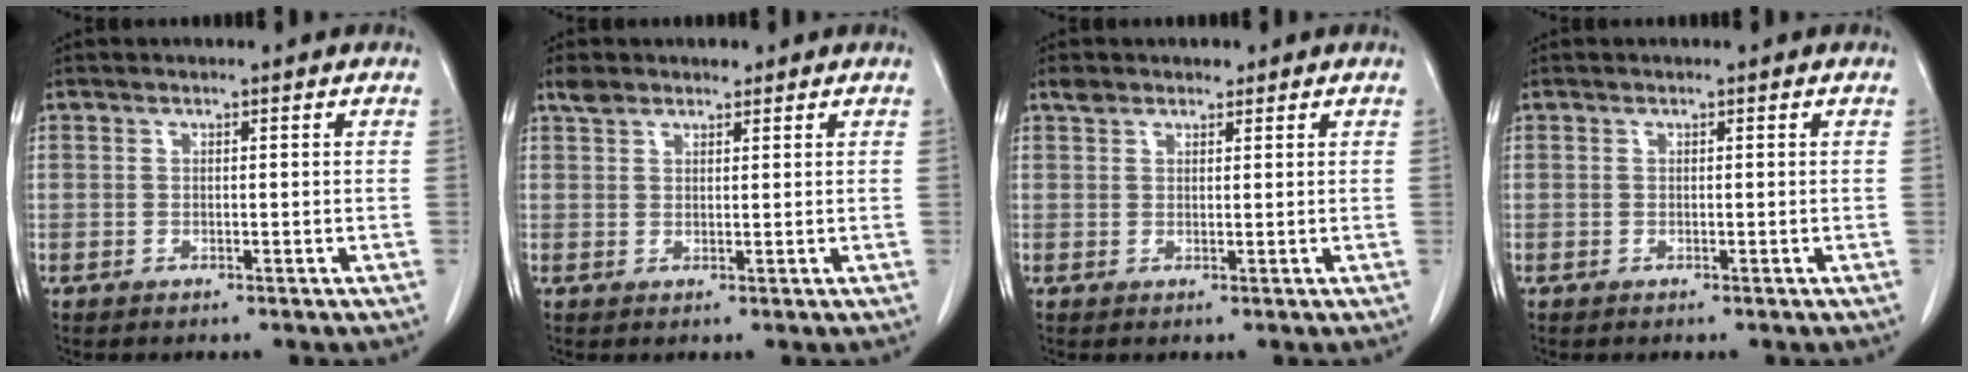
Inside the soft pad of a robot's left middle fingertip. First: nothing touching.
{"total": 2.8, "force": [2.3, 1.4, 0.8], "torque": [-0.019, 0.013, 0.041]}
{"total": 2.2, "force": [1.7, 1.3, 0.5], "torque": [-0.011, 0.010, 0.029]}
{"total": 0.0}